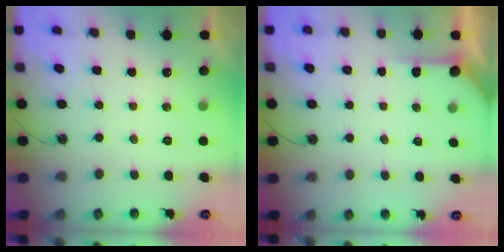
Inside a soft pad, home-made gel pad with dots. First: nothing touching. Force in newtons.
{"total": 2.4, "press": 2.4, "slide": 0.3}